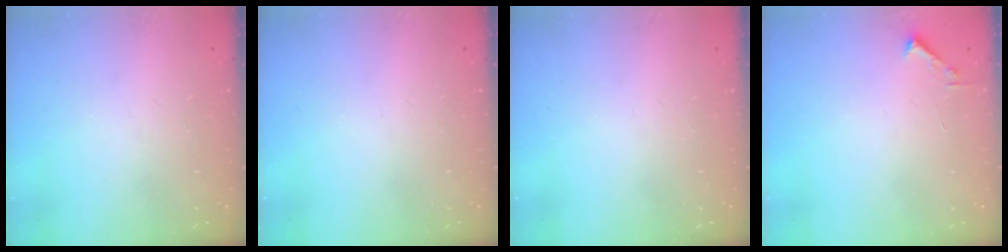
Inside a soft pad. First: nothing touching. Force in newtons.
{"total": 0.0}
{"total": 0.0}
{"total": 1.7, "press": 1.7, "slide": 0.2}